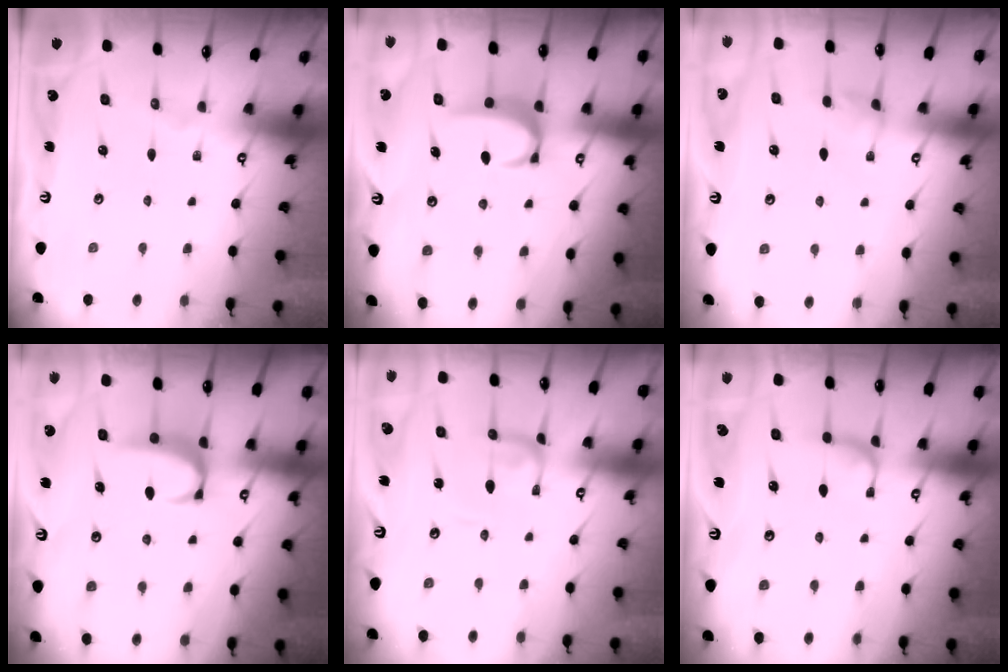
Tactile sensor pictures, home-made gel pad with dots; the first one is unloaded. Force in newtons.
{"total": 3.3, "press": 3.3, "slide": 0.5}
{"total": 2.9, "press": 2.9, "slide": 0.4}
{"total": 2.3, "press": 2.2, "slide": 0.6}
{"total": 0.9, "press": 0.9, "slide": 0.2}
{"total": 1.6, "press": 1.3, "slide": 0.8}